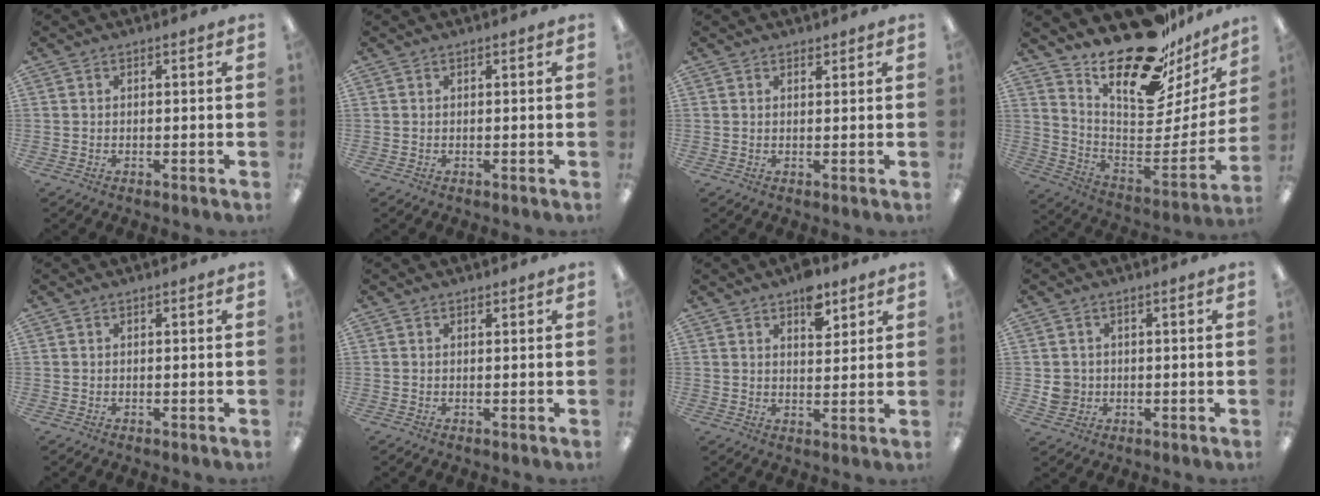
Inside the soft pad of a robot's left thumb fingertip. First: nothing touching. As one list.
[{"total": 0.0}, {"total": 1.1, "force": [1.0, 0.4, 0.2], "torque": [0.004, -0.004, 0.017]}, {"total": 24.0, "force": [19.3, 8.1, 11.7], "torque": [-0.162, -0.152, 0.326]}, {"total": 0.0}, {"total": 0.5, "force": [0.5, 0.2, 0.0], "torque": [0.007, -0.004, 0.007]}, {"total": 7.0, "force": [4.7, 3.6, 3.8], "torque": [-0.039, -0.023, 0.076]}, {"total": 3.9, "force": [0.1, 3.8, 0.9], "torque": [-0.013, 0.006, 0.004]}]